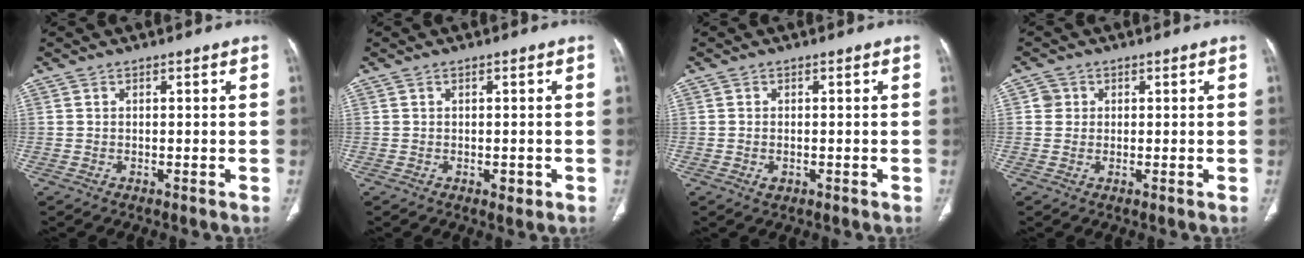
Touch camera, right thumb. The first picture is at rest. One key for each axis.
{"total": 1.6, "fx": -0.4, "fy": 1.0, "fz": 1.2, "tx": -0.008, "ty": -0.001, "tz": -0.002}
{"total": 1.5, "fx": -0.5, "fy": 1.0, "fz": 1.0, "tx": -0.015, "ty": 0.000, "tz": -0.005}
{"total": 2.1, "fx": 0.5, "fy": 2.0, "fz": 0.4, "tx": 0.005, "ty": 0.002, "tz": 0.004}